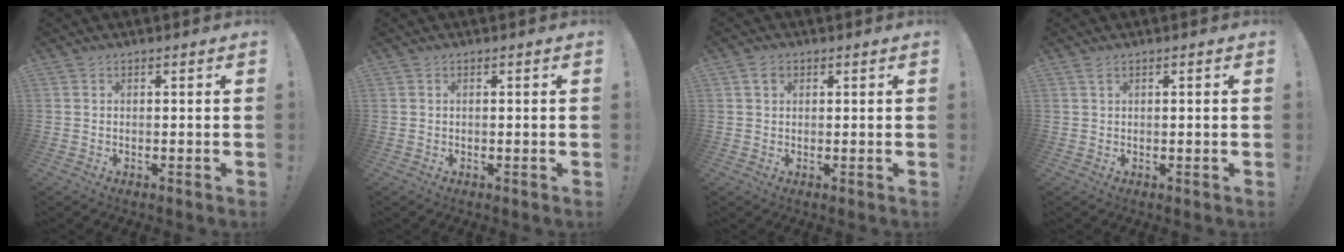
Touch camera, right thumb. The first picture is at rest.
{"total": 0.0}
{"total": 2.5, "force": [1.2, 1.8, 1.4], "torque": [-0.014, 0.001, 0.020]}
{"total": 1.2, "force": [0.6, -0.1, 1.0], "torque": [-0.019, -0.002, 0.010]}